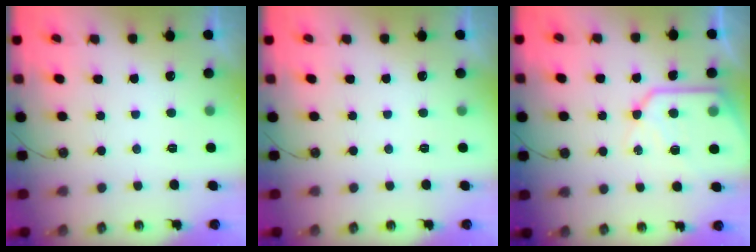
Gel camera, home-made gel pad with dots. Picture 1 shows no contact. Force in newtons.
{"total": 0.0}
{"total": 14.8, "press": 14.7, "slide": 1.5}